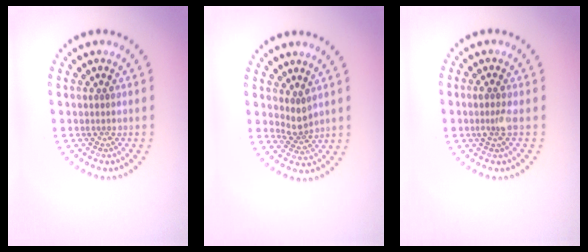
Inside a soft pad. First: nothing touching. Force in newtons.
{"total": 2.1, "press": 1.6, "slide": 1.3}
{"total": 1.7, "press": 1.4, "slide": 0.9}